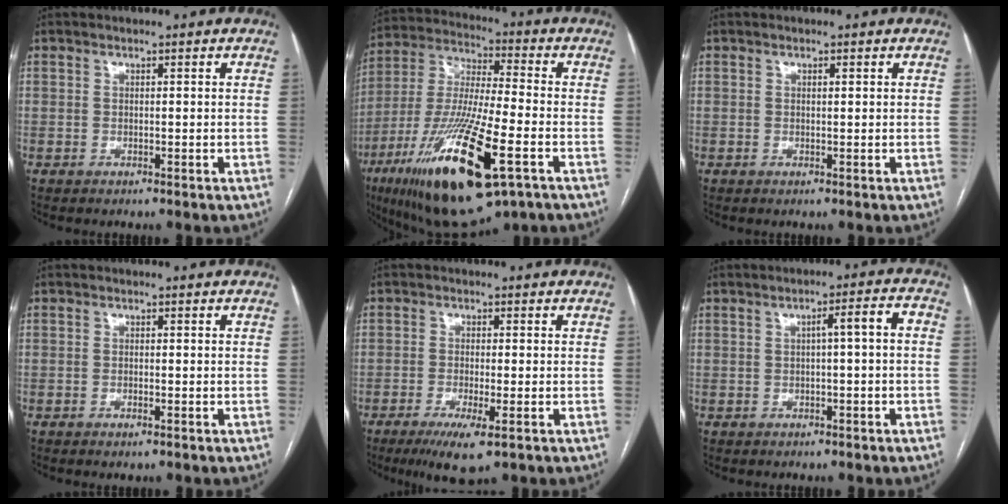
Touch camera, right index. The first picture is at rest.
{"total": 23.9, "force": [-10.7, 5.2, 20.7], "torque": [-0.415, -0.037, -0.180]}
{"total": 0.5, "force": [0.2, 0.1, 0.5], "torque": [-0.009, 0.000, 0.004]}
{"total": 0.8, "force": [-0.5, 0.1, 0.6], "torque": [-0.011, -0.001, -0.007]}
{"total": 5.9, "force": [-3.1, 0.7, 5.0], "torque": [-0.090, -0.016, -0.049]}
{"total": 3.9, "force": [-0.1, 0.2, 3.8], "torque": [-0.054, 0.015, 0.000]}